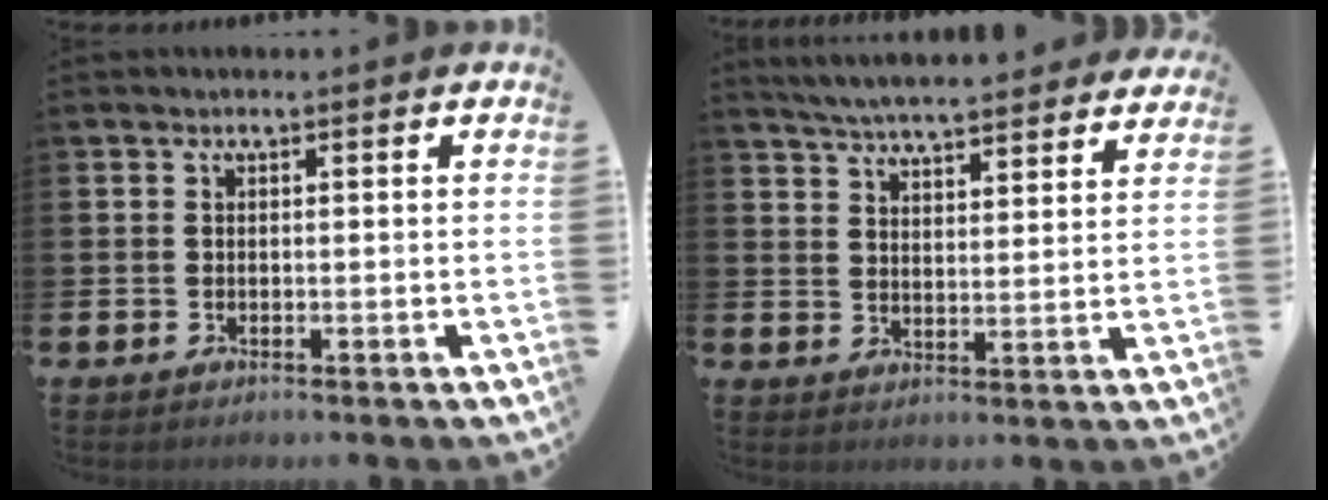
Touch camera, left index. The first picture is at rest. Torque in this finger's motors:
{"motor_torque": [1.04, -1.10, 0.63, 0.21]}